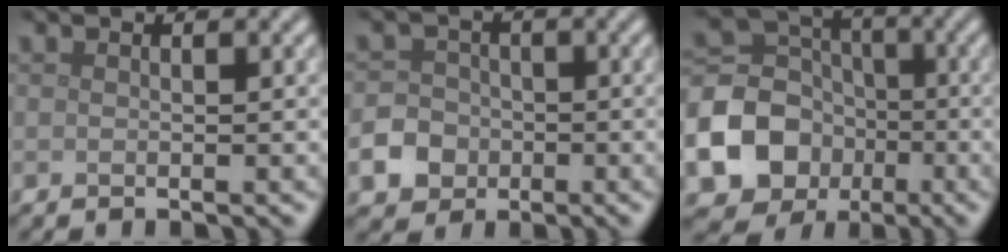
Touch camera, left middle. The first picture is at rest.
{"total": 4.2, "force": [-1.7, 3.6, 1.2], "torque": [-0.011, -0.004, -0.045]}
{"total": 12.9, "force": [-4.4, 11.4, 4.1], "torque": [-0.106, -0.034, -0.104]}